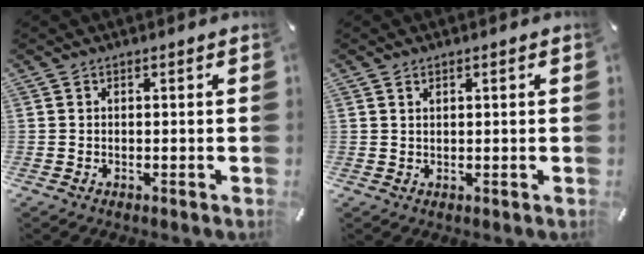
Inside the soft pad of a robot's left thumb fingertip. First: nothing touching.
{"total": 0.7, "force": [0.4, 0.3, 0.4], "torque": [-0.008, 0.001, 0.008]}